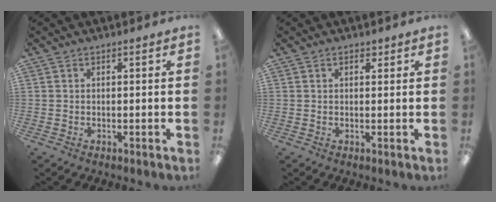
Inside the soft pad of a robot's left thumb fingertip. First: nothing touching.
{"total": 1.5, "force": [1.1, 0.8, 0.7], "torque": [-0.007, 0.000, 0.018]}